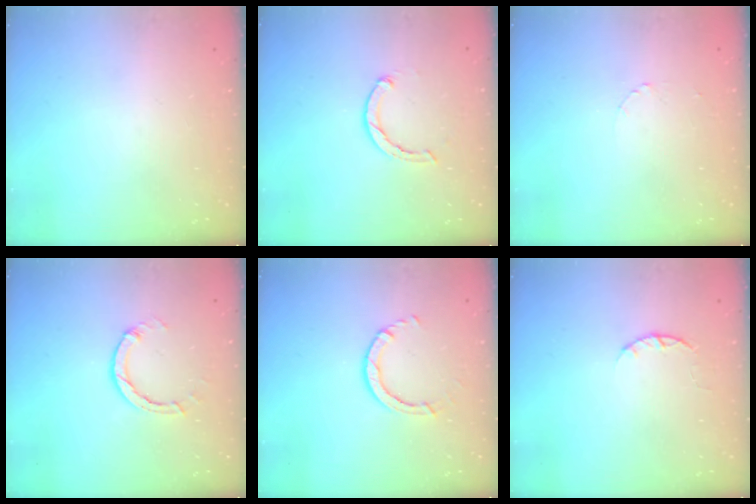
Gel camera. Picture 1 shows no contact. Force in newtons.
{"total": 1.9, "press": 1.9, "slide": 0.3}
{"total": 1.3, "press": 1.3, "slide": 0.1}
{"total": 2.7, "press": 2.7, "slide": 0.3}
{"total": 3.1, "press": 3.1, "slide": 0.3}
{"total": 2.5, "press": 2.4, "slide": 0.4}